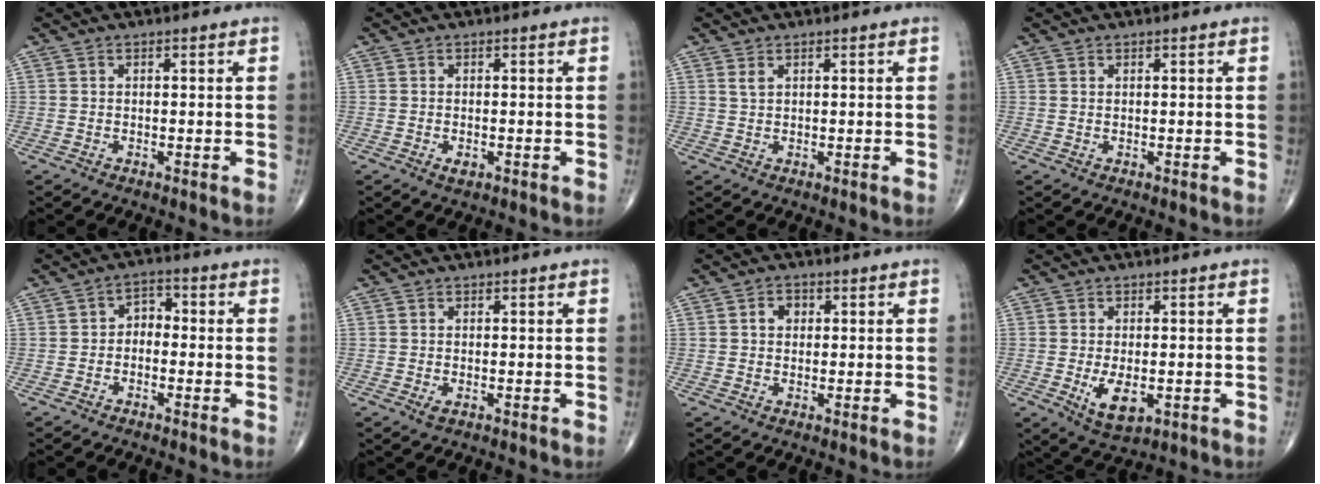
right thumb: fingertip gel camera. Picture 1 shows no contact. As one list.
[{"total": 1.5, "force": [-0.6, 0.8, 1.2], "torque": [-0.016, -0.001, -0.009]}, {"total": 1.1, "force": [0.7, 0.5, 0.8], "torque": [-0.015, 0.003, 0.017]}, {"total": 0.0}, {"total": 3.6, "force": [-0.8, 2.6, 2.3], "torque": [-0.019, 0.023, -0.028]}, {"total": 1.0, "force": [-0.4, 0.4, 0.9], "torque": [-0.017, -0.004, -0.005]}, {"total": 2.5, "force": [0.5, 2.0, 1.4], "torque": [-0.010, 0.006, 0.005]}, {"total": 6.4, "force": [-1.4, 3.2, 5.3], "torque": [-0.085, -0.013, -0.015]}]